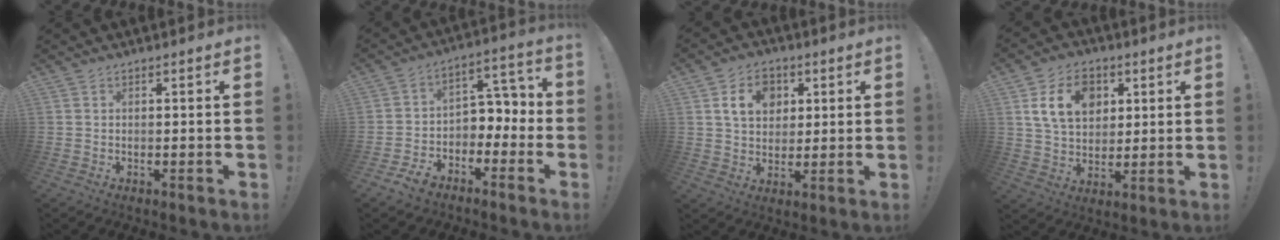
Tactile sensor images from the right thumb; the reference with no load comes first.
{"total": 8.1, "force": [-3.9, 6.2, 3.3], "torque": [-0.036, 0.016, -0.067]}
{"total": 10.3, "force": [3.7, 8.0, 5.3], "torque": [-0.079, -0.004, 0.070]}
{"total": 14.1, "force": [4.9, 10.4, 8.1], "torque": [-0.135, -0.006, 0.095]}